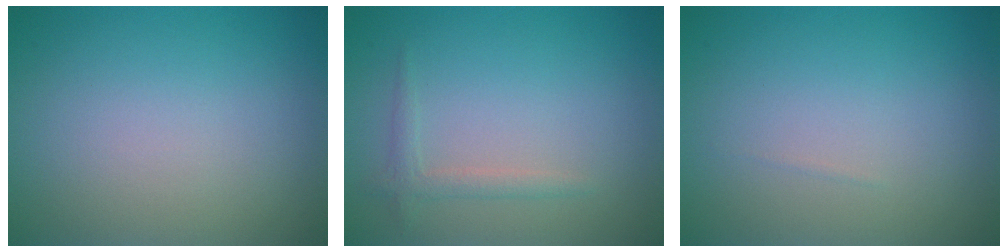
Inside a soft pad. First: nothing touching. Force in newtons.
{"total": 1.4, "press": 1.4, "slide": 0.1}
{"total": 0.0}